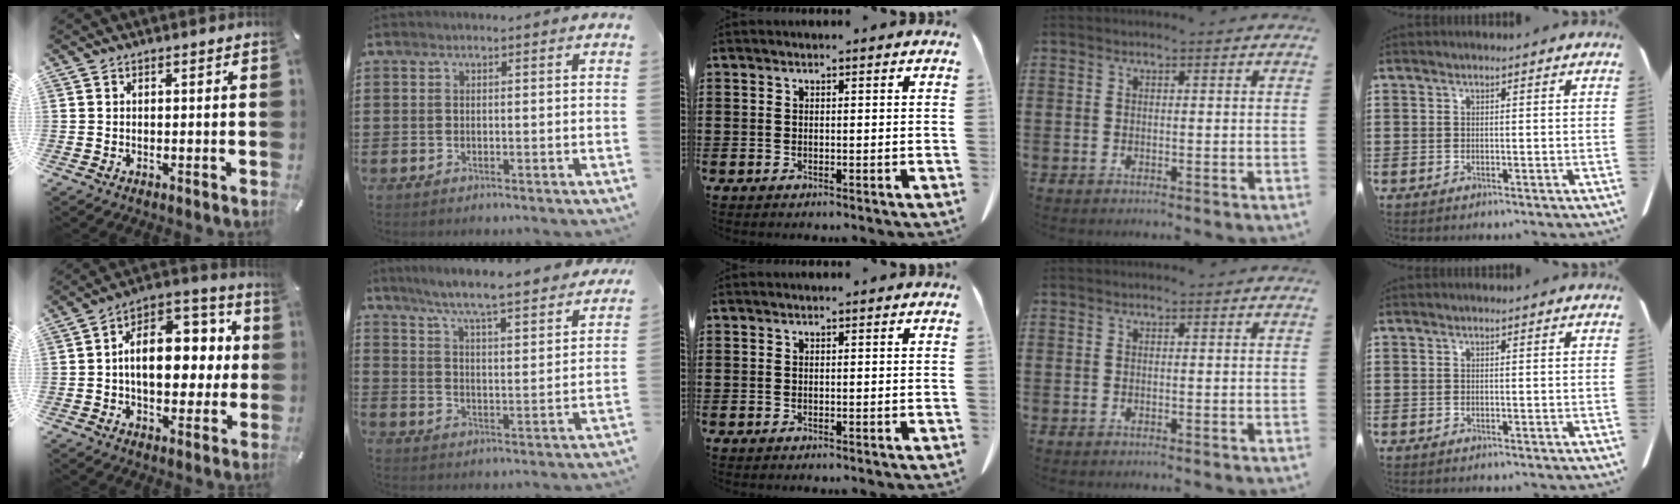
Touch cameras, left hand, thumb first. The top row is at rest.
{"thumb": {"total": 15.4, "force": [0.7, 10.5, 11.3], "torque": [-0.150, -0.003, 0.016]}, "index": {"total": 6.3, "force": [5.7, -0.6, 2.4], "torque": [-0.074, -0.047, 0.092]}}